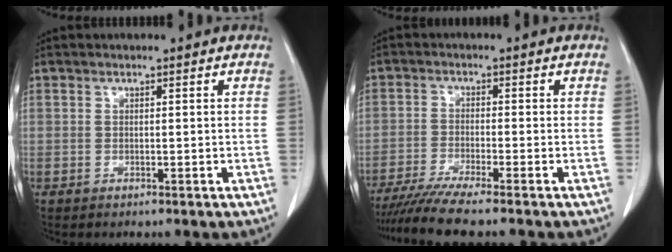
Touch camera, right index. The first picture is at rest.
{"total": 6.8, "force": [-5.8, -1.3, 3.3], "torque": [-0.049, -0.020, -0.100]}